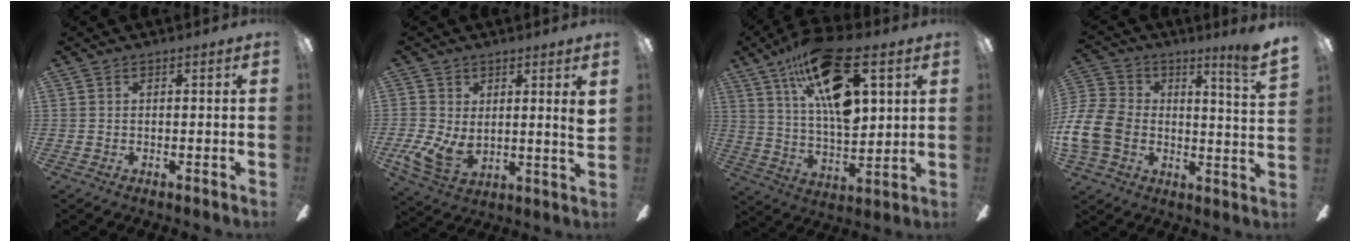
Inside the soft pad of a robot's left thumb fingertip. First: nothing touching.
{"total": 9.7, "force": [2.5, 5.0, 7.9], "torque": [-0.143, -0.030, 0.050]}
{"total": 21.9, "force": [10.8, 8.6, 16.9], "torque": [-0.303, -0.047, 0.171]}
{"total": 13.7, "force": [3.0, 8.1, 10.7], "torque": [-0.203, -0.011, 0.055]}